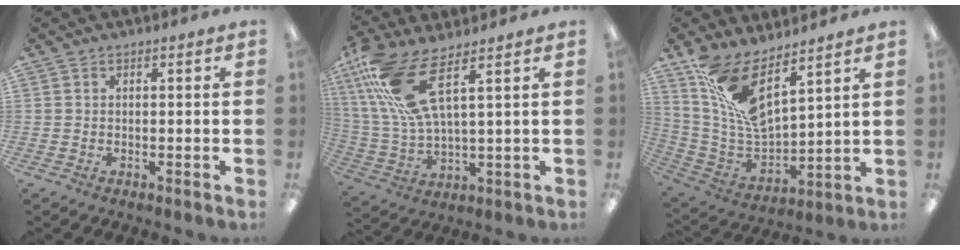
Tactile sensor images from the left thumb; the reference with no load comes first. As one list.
[{"total": 15.6, "force": [8.5, 4.7, 12.2], "torque": [-0.276, -0.030, 0.148]}, {"total": 13.7, "force": [8.9, 4.8, 9.2], "torque": [-0.196, -0.058, 0.161]}]